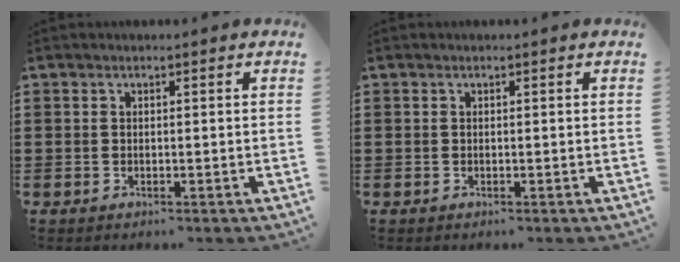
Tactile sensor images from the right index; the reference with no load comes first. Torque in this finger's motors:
{"motor_torque": [0.28, 0.14, 0.04, 0.01]}